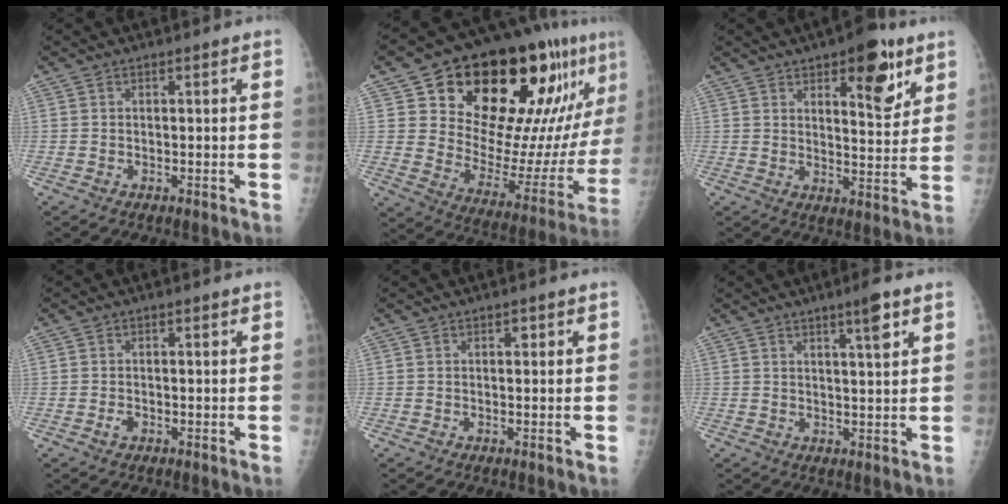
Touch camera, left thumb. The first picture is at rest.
{"total": 29.1, "force": [15.5, 13.5, 20.6], "torque": [-0.256, -0.029, 0.243]}
{"total": 11.6, "force": [6.3, 4.7, 8.5], "torque": [-0.082, -0.034, 0.087]}
{"total": 0.9, "force": [-0.4, 0.7, 0.4], "torque": [-0.005, 0.000, -0.008]}
{"total": 0.8, "force": [0.3, 0.5, 0.5], "torque": [0.001, 0.001, 0.002]}
{"total": 4.7, "force": [2.7, 0.3, 3.8], "torque": [-0.056, -0.014, 0.042]}